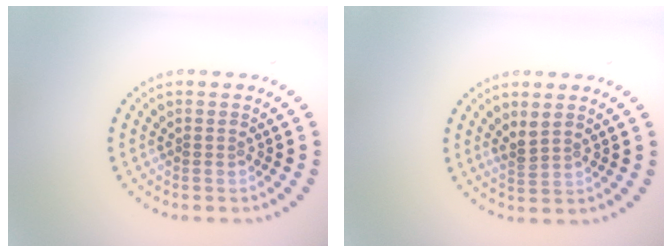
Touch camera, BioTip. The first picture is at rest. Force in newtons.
{"total": 1.4, "press": 1.2, "slide": 0.6}